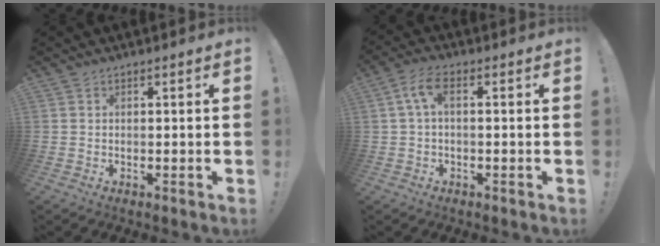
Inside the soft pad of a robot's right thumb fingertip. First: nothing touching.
{"total": 5.8, "force": [1.0, 2.3, 5.3], "torque": [-0.116, 0.003, 0.019]}